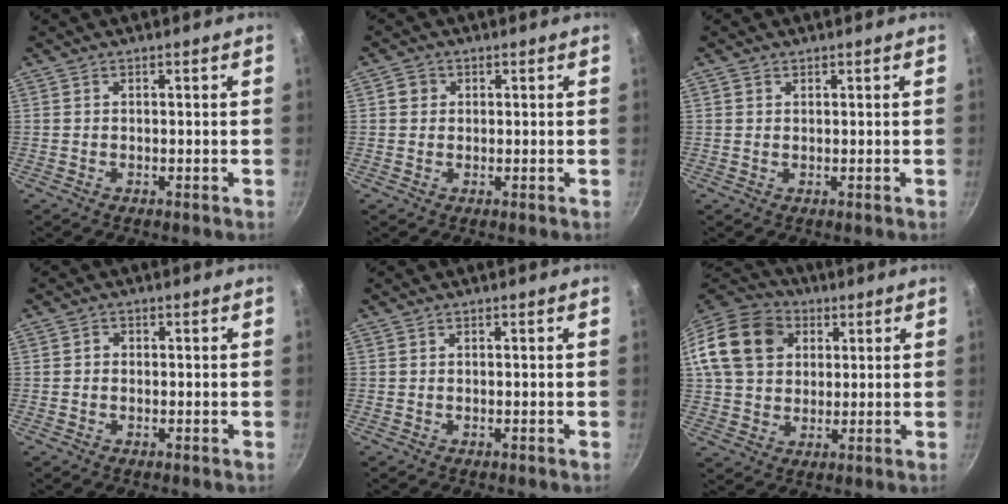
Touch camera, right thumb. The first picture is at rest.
{"total": 2.3, "force": [0.4, 2.1, 0.7], "torque": [-0.001, 0.004, 0.003]}
{"total": 1.0, "force": [0.6, 0.7, 0.3], "torque": [-0.002, -0.001, 0.009]}
{"total": 1.0, "force": [-0.2, 0.9, 0.4], "torque": [-0.006, 0.005, -0.004]}
{"total": 0.0}
{"total": 18.2, "force": [5.0, 14.3, 10.2], "torque": [-0.187, 0.025, 0.080]}